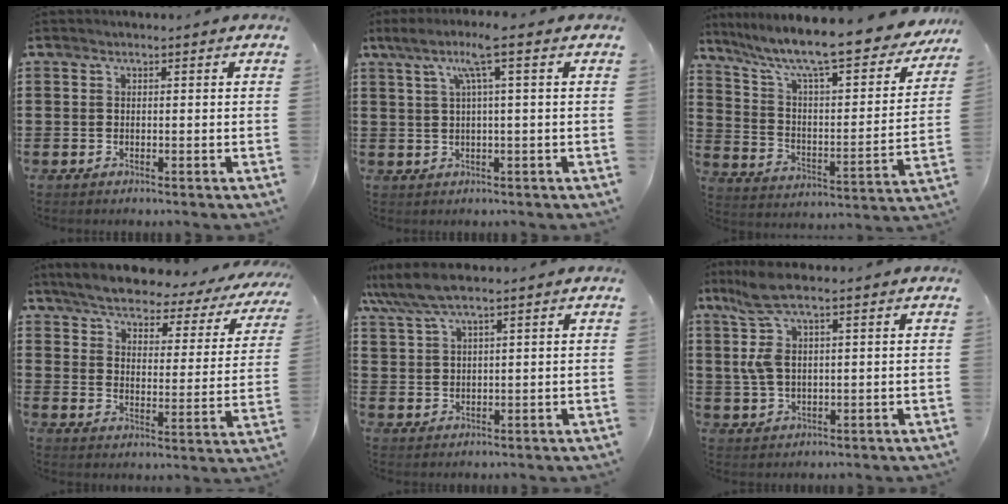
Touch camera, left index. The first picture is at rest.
{"total": 5.4, "force": [1.7, -0.2, 5.1], "torque": [-0.103, 0.002, 0.025]}
{"total": 10.7, "force": [8.9, 0.7, 5.9], "torque": [-0.140, -0.067, 0.145]}
{"total": 4.7, "force": [4.4, 0.7, 1.6], "torque": [-0.056, -0.031, 0.071]}
{"total": 5.2, "force": [4.0, 0.6, 3.2], "torque": [-0.072, -0.004, 0.073]}
{"total": 8.0, "force": [3.1, 2.1, 7.0], "torque": [-0.169, -0.002, 0.047]}